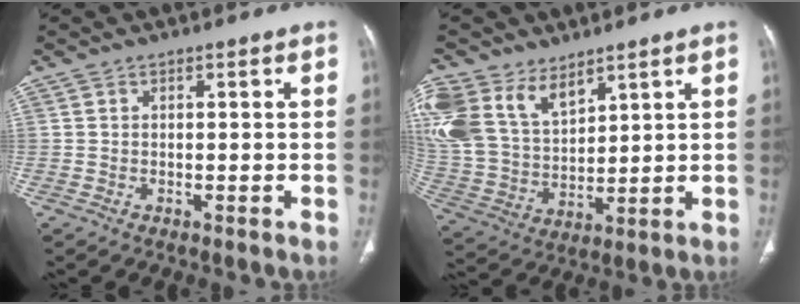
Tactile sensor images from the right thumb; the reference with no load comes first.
{"total": 19.0, "force": [10.6, 12.0, 10.2], "torque": [-0.231, -0.011, 0.225]}